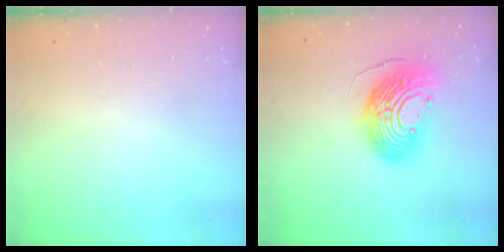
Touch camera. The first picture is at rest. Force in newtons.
{"total": 18.8, "press": 18.6, "slide": 2.8}